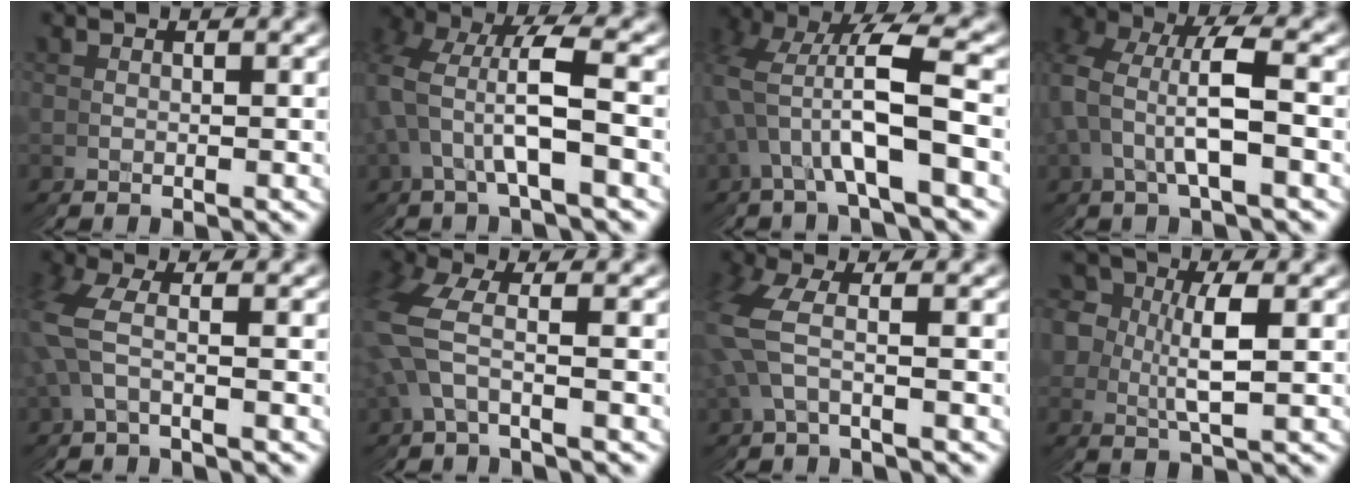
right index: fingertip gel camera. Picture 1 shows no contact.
{"total": 4.8, "force": [1.2, 2.9, 3.6], "torque": [-0.079, 0.005, 0.021]}
{"total": 6.7, "force": [1.7, 3.4, 5.5], "torque": [-0.106, 0.017, 0.023]}
{"total": 6.0, "force": [0.4, 4.6, 3.9], "torque": [-0.084, -0.006, 0.010]}
{"total": 3.1, "force": [1.2, 2.7, 1.0], "torque": [-0.051, 0.002, 0.019]}
{"total": 3.3, "force": [1.4, 2.7, 1.2], "torque": [-0.060, 0.003, 0.021]}
{"total": 3.4, "force": [1.6, 2.7, 1.4], "torque": [-0.061, 0.008, 0.024]}
{"total": 4.6, "force": [1.3, 3.5, 2.6], "torque": [-0.047, -0.006, 0.024]}